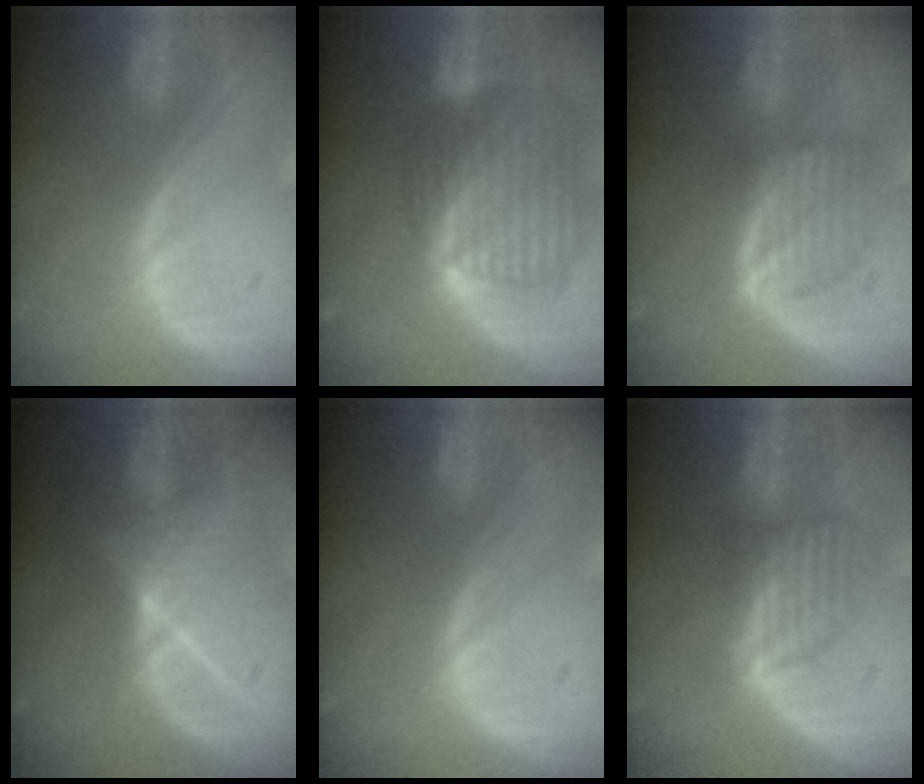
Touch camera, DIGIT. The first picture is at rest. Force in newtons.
{"total": 10.4, "press": 8.8, "slide": 5.5}
{"total": 6.3, "press": 6.0, "slide": 1.7}
{"total": 7.7, "press": 7.3, "slide": 2.5}
{"total": 0.0}
{"total": 6.1, "press": 5.5, "slide": 2.6}